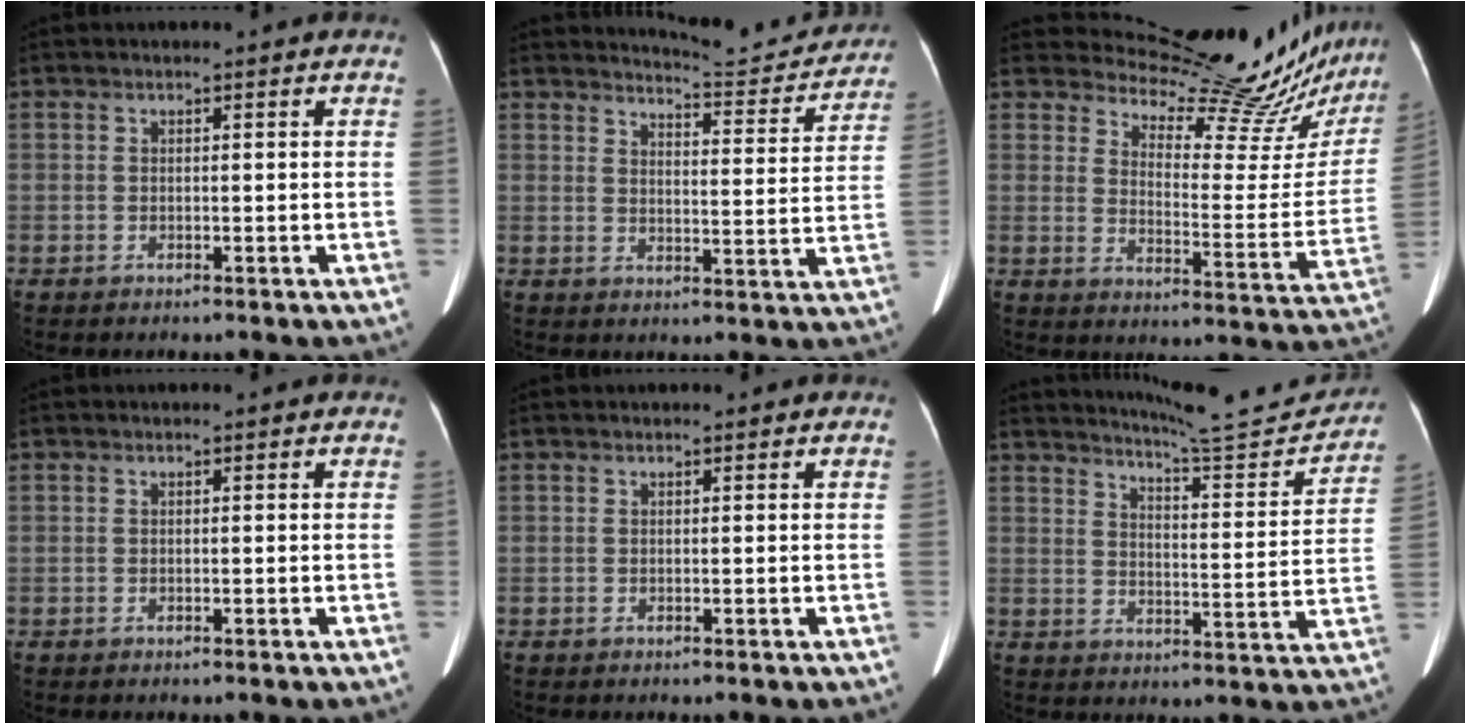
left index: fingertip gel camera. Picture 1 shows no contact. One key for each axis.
{"total": 11.3, "fx": 11.2, "fy": 0.8, "fz": 1.2, "tx": -0.010, "ty": -0.034, "tz": 0.134}
{"total": 21.0, "fx": 20.2, "fy": 3.1, "fz": 4.8, "tx": -0.060, "ty": -0.099, "tz": 0.240}
{"total": 0.0}
{"total": 0.0}
{"total": 14.6, "fx": 14.2, "fy": 0.1, "fz": 3.1, "tx": -0.045, "ty": -0.045, "tz": 0.185}